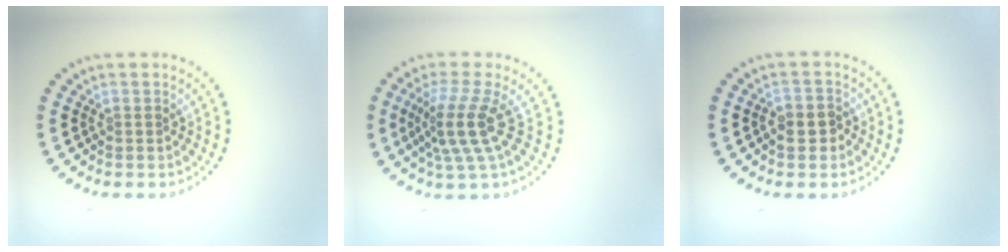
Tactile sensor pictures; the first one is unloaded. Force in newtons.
{"total": 4.2, "press": 3.0, "slide": 2.9}
{"total": 2.0, "press": 1.9, "slide": 0.6}